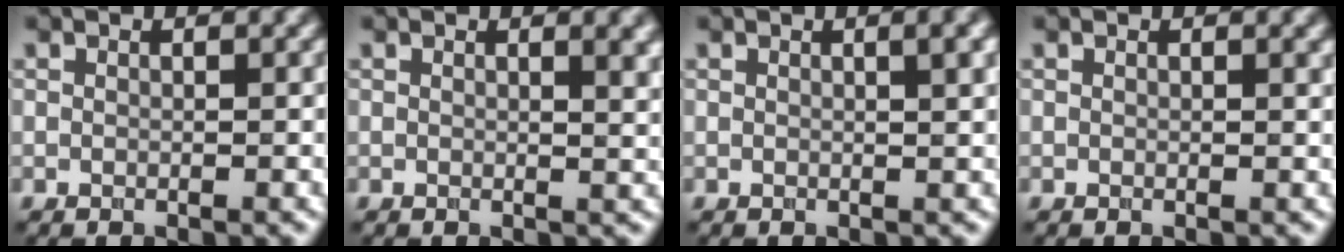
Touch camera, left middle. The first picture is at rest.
{"total": 2.9, "force": [1.3, 1.1, 2.4], "torque": [-0.015, 0.002, 0.016]}
{"total": 2.7, "force": [0.9, 0.8, 2.4], "torque": [-0.022, 0.007, 0.009]}
{"total": 0.6, "force": [0.3, 0.1, 0.4], "torque": [-0.003, 0.001, 0.004]}